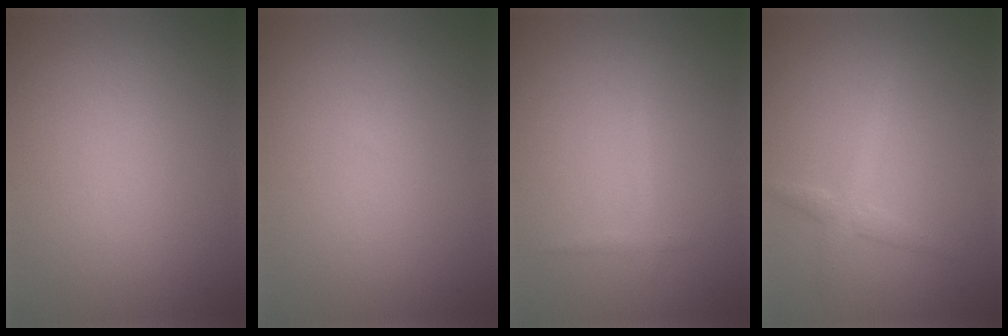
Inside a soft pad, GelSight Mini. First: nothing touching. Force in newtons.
{"total": 0.0}
{"total": 0.8, "press": 0.8, "slide": 0.0}
{"total": 1.9, "press": 1.9, "slide": 0.0}